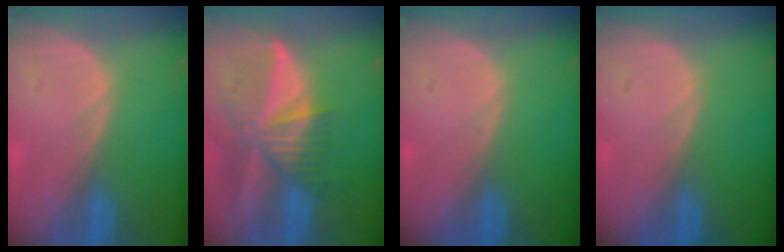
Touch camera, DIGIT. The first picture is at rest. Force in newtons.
{"total": 9.5, "press": 8.3, "slide": 4.6}
{"total": 0.0}
{"total": 0.0}